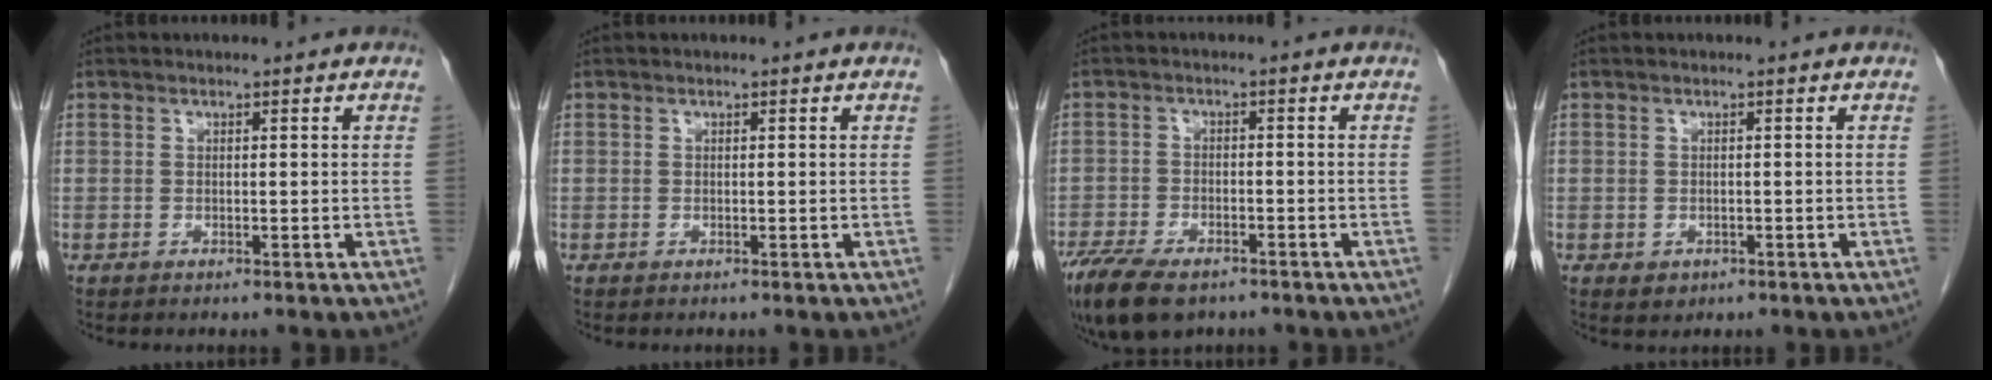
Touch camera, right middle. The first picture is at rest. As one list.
[{"total": 0.0}, {"total": 10.7, "force": [-7.6, 4.5, 5.9], "torque": [-0.111, -0.013, -0.122]}, {"total": 1.4, "force": [-0.6, 1.1, 0.5], "torque": [-0.008, 0.002, -0.001]}]